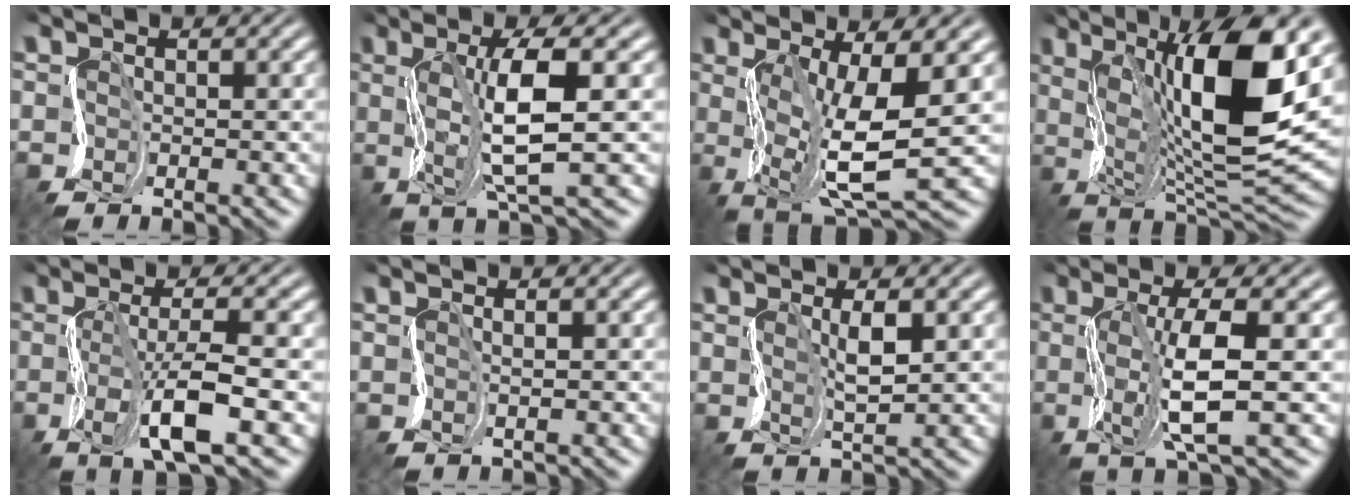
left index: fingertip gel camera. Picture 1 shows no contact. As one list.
[{"total": 5.9, "force": [2.1, 0.9, 5.4], "torque": [-0.100, 0.012, 0.031]}, {"total": 6.8, "force": [1.3, 1.5, 6.5], "torque": [-0.127, -0.001, 0.018]}, {"total": 12.1, "force": [3.9, 3.4, 10.9], "torque": [-0.176, 0.007, 0.060]}, {"total": 5.4, "force": [-1.2, 0.9, 5.2], "torque": [-0.104, 0.017, -0.034]}, {"total": 1.6, "force": [1.5, -0.2, -0.2], "torque": [0.010, 0.012, 0.017]}, {"total": 2.2, "force": [2.1, -0.6, 0.6], "torque": [-0.023, 0.013, 0.033]}, {"total": 5.1, "force": [1.0, 0.7, 4.9], "torque": [-0.104, 0.009, 0.012]}]